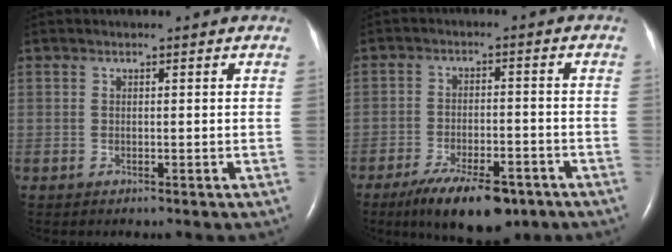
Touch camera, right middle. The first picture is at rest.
{"total": 11.3, "force": [-7.8, 3.8, 7.2], "torque": [-0.119, -0.010, -0.122]}